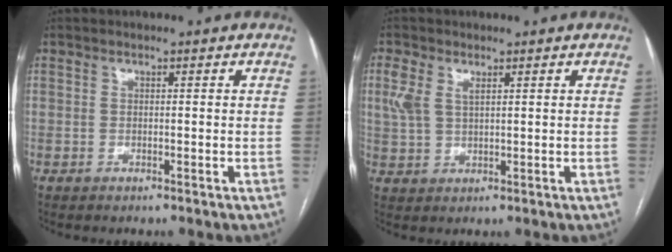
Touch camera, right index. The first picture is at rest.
{"total": 4.5, "force": [2.3, 2.4, 3.1], "torque": [-0.089, 0.019, 0.051]}